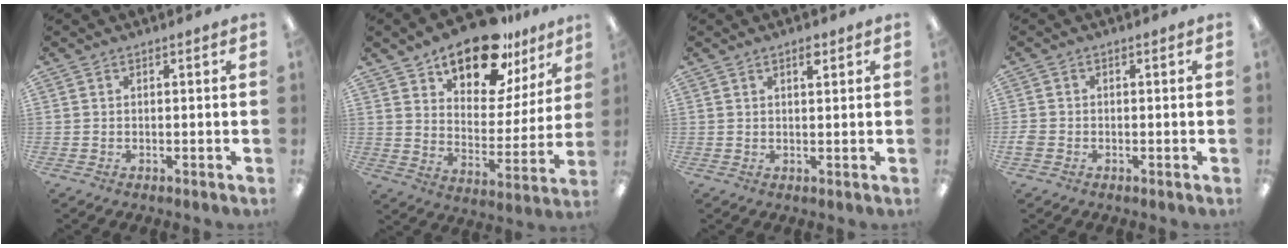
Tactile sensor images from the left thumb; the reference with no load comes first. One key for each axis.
{"total": 17.9, "fx": 13.8, "fy": 8.1, "fz": 8.1, "tx": -0.121, "ty": -0.096, "tz": 0.240}
{"total": 2.4, "fx": 1.6, "fy": 0.8, "fz": 1.6, "tx": -0.019, "ty": -0.004, "tz": 0.025}
{"total": 1.7, "fx": -0.7, "fy": 1.4, "fz": 0.8, "tx": -0.012, "ty": 0.002, "tz": -0.011}